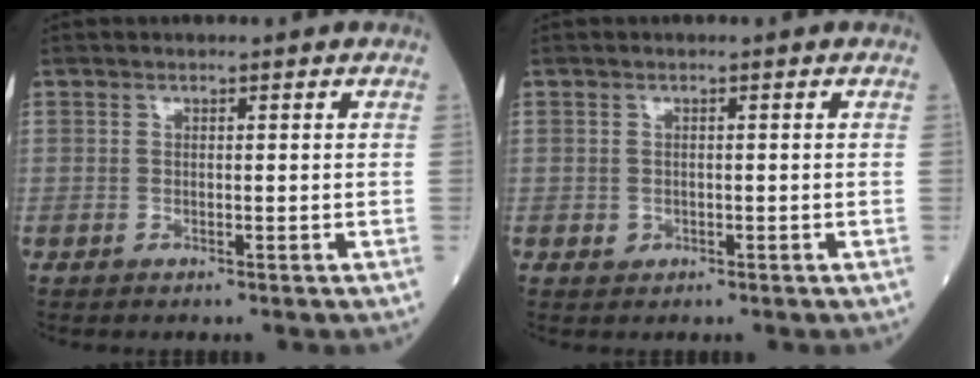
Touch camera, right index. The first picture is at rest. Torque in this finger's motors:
{"motor_torque": [0.00, 0.00, 0.00, 0.00]}